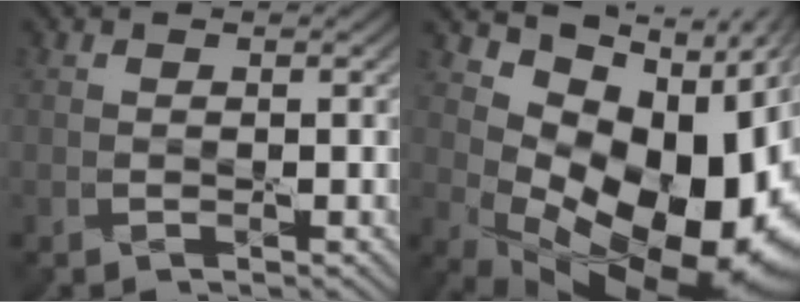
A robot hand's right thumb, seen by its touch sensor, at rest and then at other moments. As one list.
[{"total": 17.7, "force": [1.0, 11.0, 13.8], "torque": [-0.195, -0.034, 0.052]}]